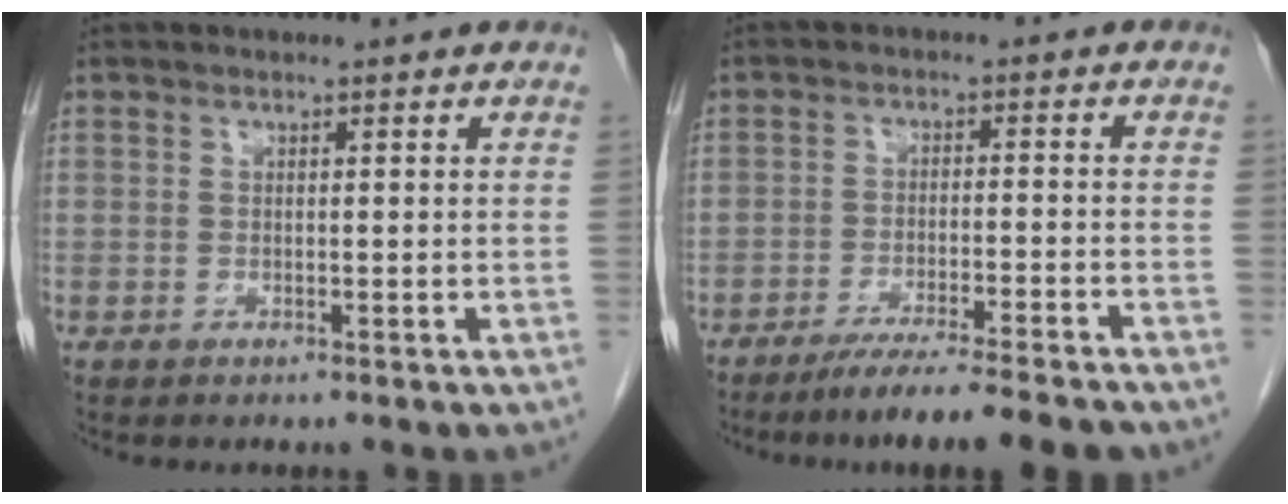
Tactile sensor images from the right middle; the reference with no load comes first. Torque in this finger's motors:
{"motor_torque": [1.14, -0.99, 0.15, 0.06]}